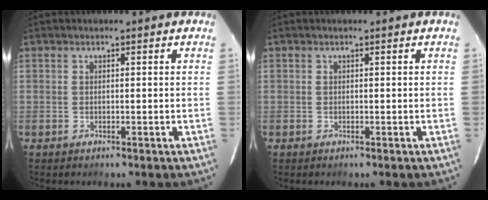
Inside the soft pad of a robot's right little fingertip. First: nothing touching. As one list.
[{"total": 0.0}]